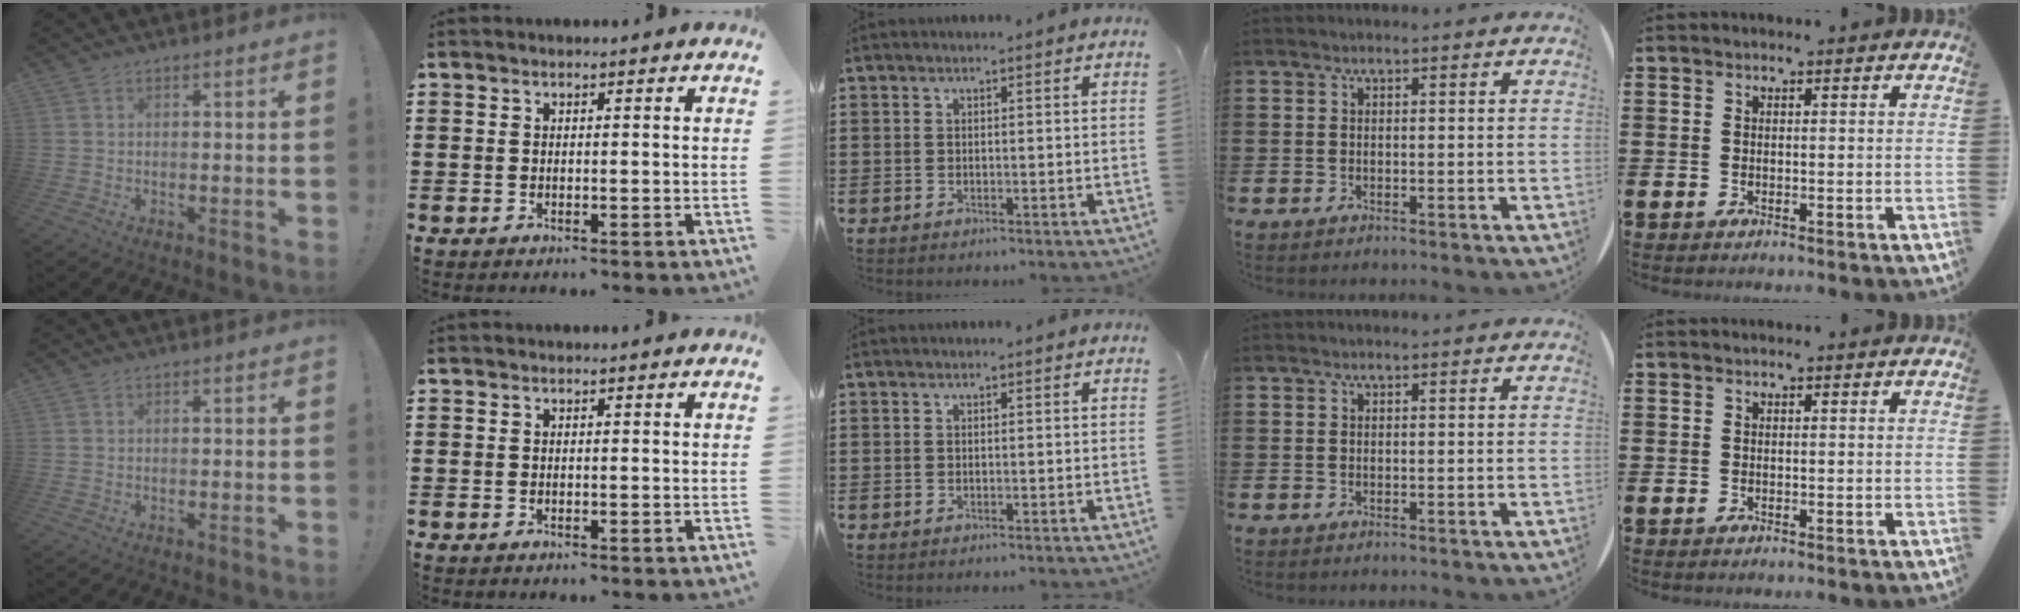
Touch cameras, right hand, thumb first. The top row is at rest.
{}